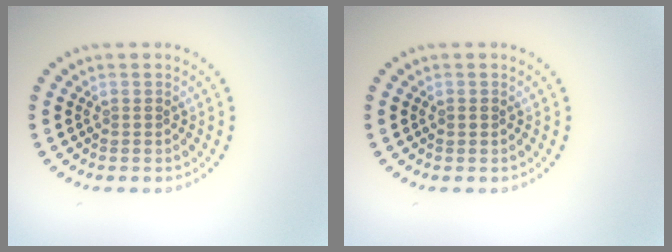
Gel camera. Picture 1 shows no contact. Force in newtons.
{"total": 0.8, "press": 0.8, "slide": 0.1}